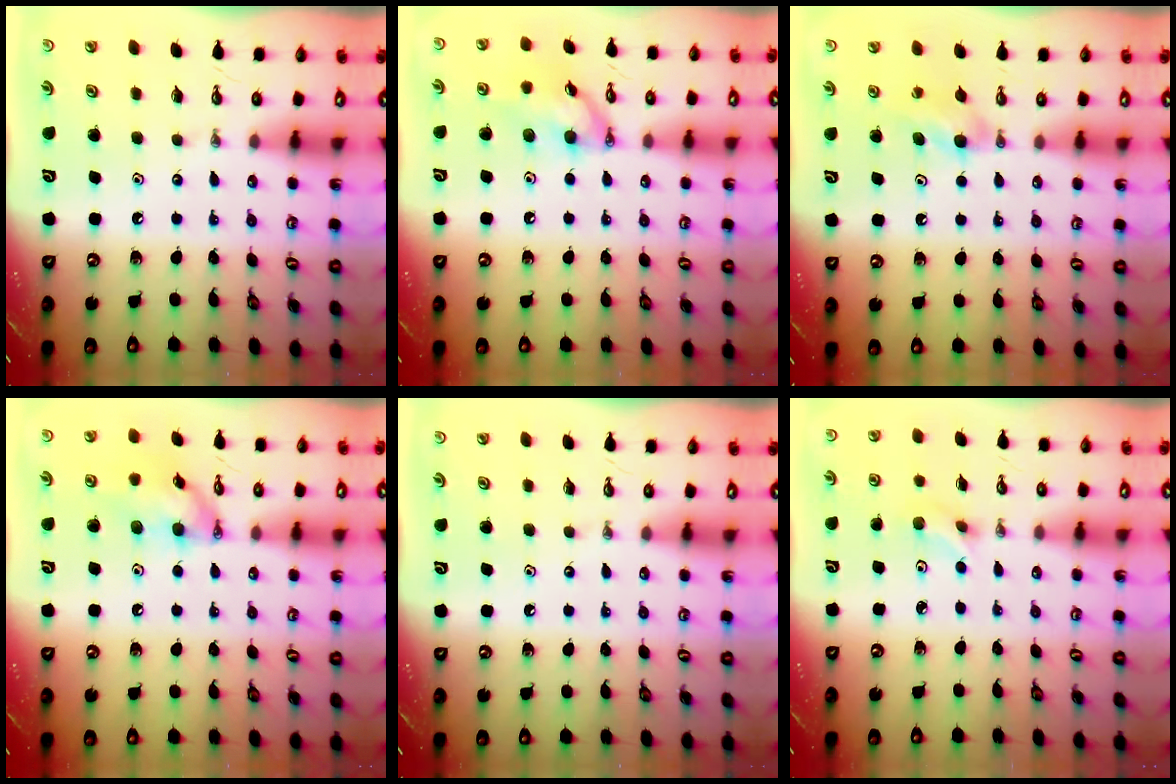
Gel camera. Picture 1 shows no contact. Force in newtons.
{"total": 12.3, "press": 12.3, "slide": 0.4}
{"total": 4.7, "press": 4.7, "slide": 0.2}
{"total": 12.3, "press": 12.2, "slide": 1.3}
{"total": 0.0}
{"total": 3.8, "press": 3.7, "slide": 0.9}